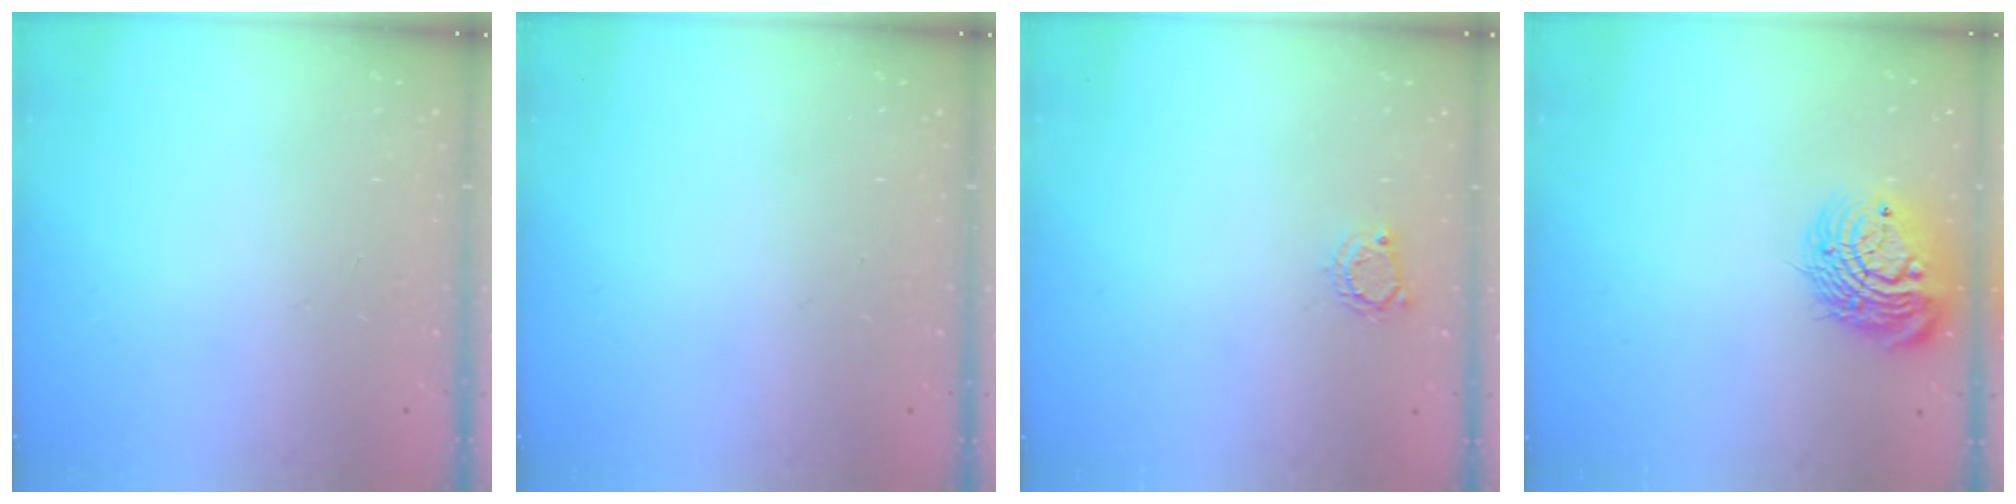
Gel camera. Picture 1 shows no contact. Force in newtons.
{"total": 0.0}
{"total": 3.7, "press": 3.6, "slide": 0.4}
{"total": 13.6, "press": 13.4, "slide": 2.2}